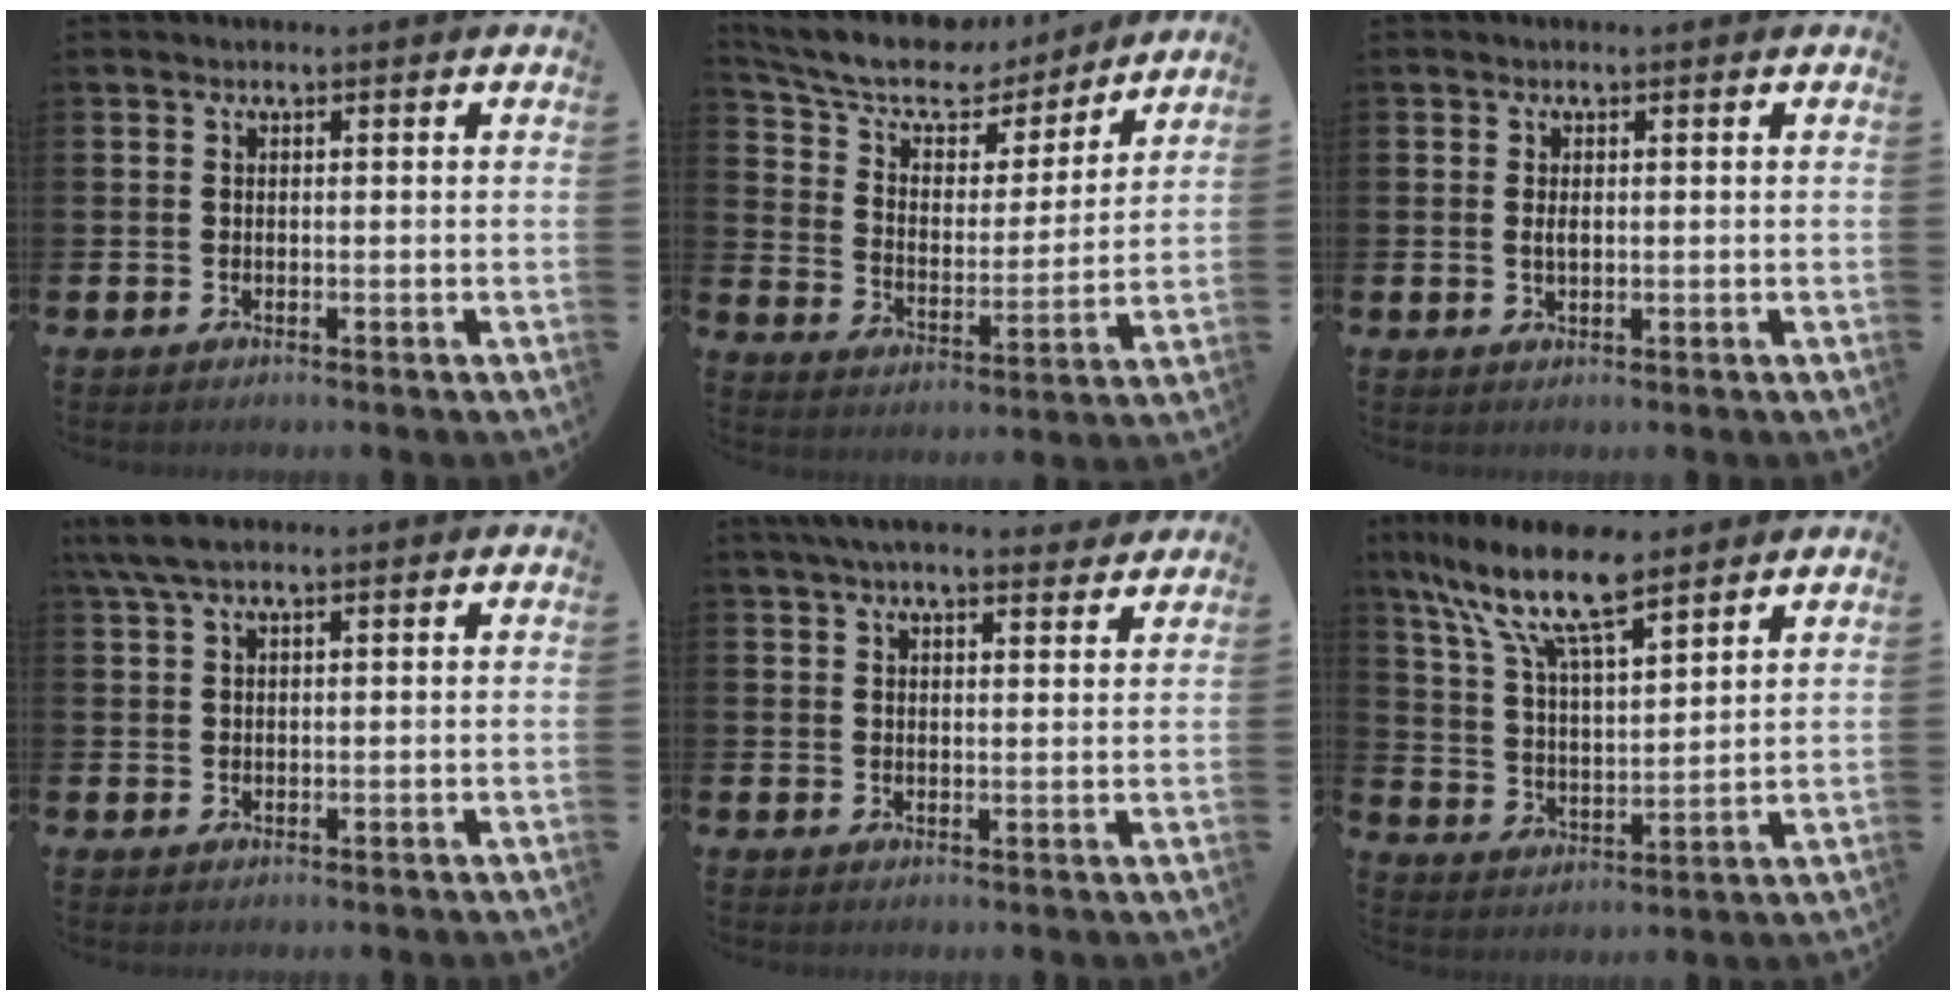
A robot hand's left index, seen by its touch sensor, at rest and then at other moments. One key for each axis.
{"total": 10.4, "fx": 9.1, "fy": 3.8, "fz": 3.2, "tx": -0.099, "ty": -0.059, "tz": 0.156}
{"total": 1.0, "fx": 0.2, "fy": 0.5, "fz": 0.8, "tx": -0.009, "ty": 0.000, "tz": 0.000}
{"total": 3.8, "fx": 2.6, "fy": 0.9, "fz": 2.6, "tx": -0.061, "ty": 0.003, "tz": 0.047}
{"total": 5.0, "fx": 4.5, "fy": 0.8, "fz": 1.9, "tx": -0.042, "ty": -0.011, "tz": 0.082}
{"total": 12.1, "fx": 9.5, "fy": 3.3, "fz": 6.7, "tx": -0.158, "ty": -0.035, "tz": 0.166}